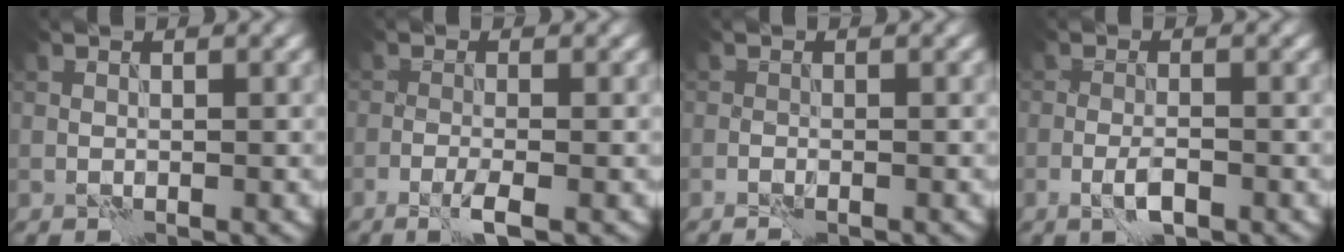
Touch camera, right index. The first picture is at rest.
{"total": 2.4, "force": [-1.3, 0.3, 2.0], "torque": [-0.038, 0.003, -0.032]}
{"total": 1.2, "force": [-0.9, 0.3, 0.6], "torque": [-0.017, 0.003, -0.016]}
{"total": 2.3, "force": [-1.2, 0.6, 1.8], "torque": [-0.038, 0.001, -0.026]}